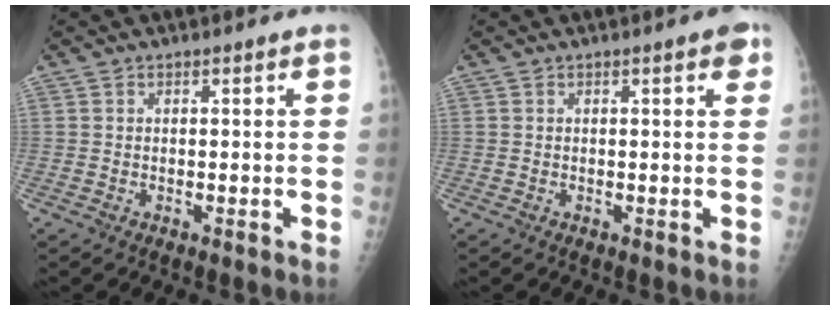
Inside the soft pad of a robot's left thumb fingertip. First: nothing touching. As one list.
[{"total": 2.4, "force": [1.2, 0.7, 1.9], "torque": [-0.017, -0.001, 0.011]}]